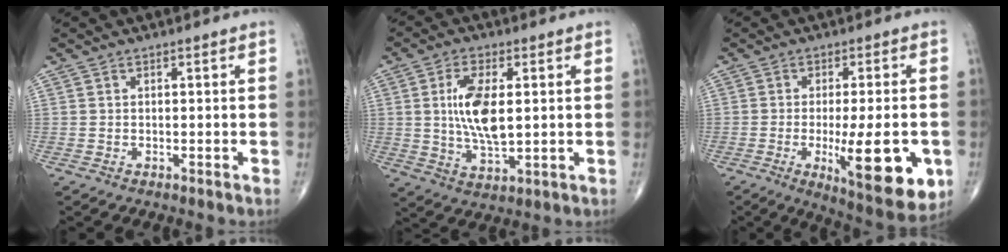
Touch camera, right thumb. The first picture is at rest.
{"total": 10.8, "force": [1.4, 4.8, 9.5], "torque": [-0.182, -0.012, 0.029]}
{"total": 16.0, "force": [-4.0, 4.6, 14.8], "torque": [-0.198, -0.017, -0.046]}